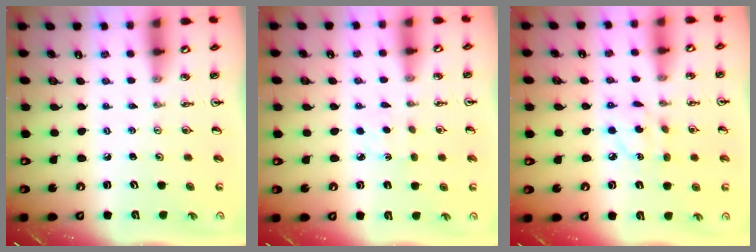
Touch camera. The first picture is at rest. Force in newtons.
{"total": 2.4, "press": 2.3, "slide": 0.3}
{"total": 5.4, "press": 5.4, "slide": 0.3}